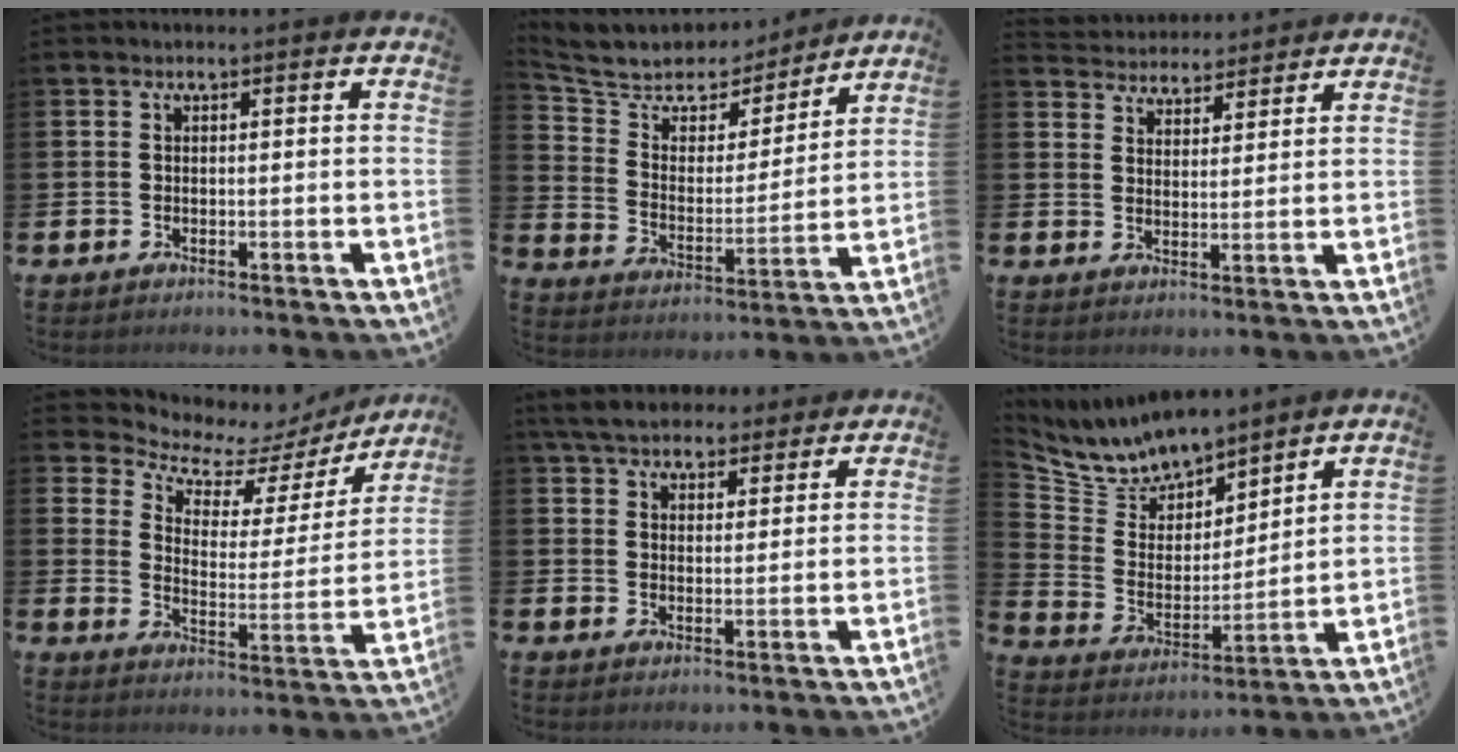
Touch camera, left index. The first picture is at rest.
{"total": 7.5, "force": [6.7, 3.3, 0.6], "torque": [-0.059, -0.050, 0.117]}
{"total": 4.3, "force": [4.2, 1.0, -0.6], "torque": [-0.007, -0.025, 0.076]}
{"total": 6.7, "force": [5.7, 3.0, 1.8], "torque": [-0.053, -0.049, 0.091]}
{"total": 5.7, "force": [5.4, 1.8, 1.0], "torque": [-0.032, -0.020, 0.097]}
{"total": 8.0, "force": [7.7, 2.2, 0.2], "torque": [-0.054, -0.062, 0.140]}